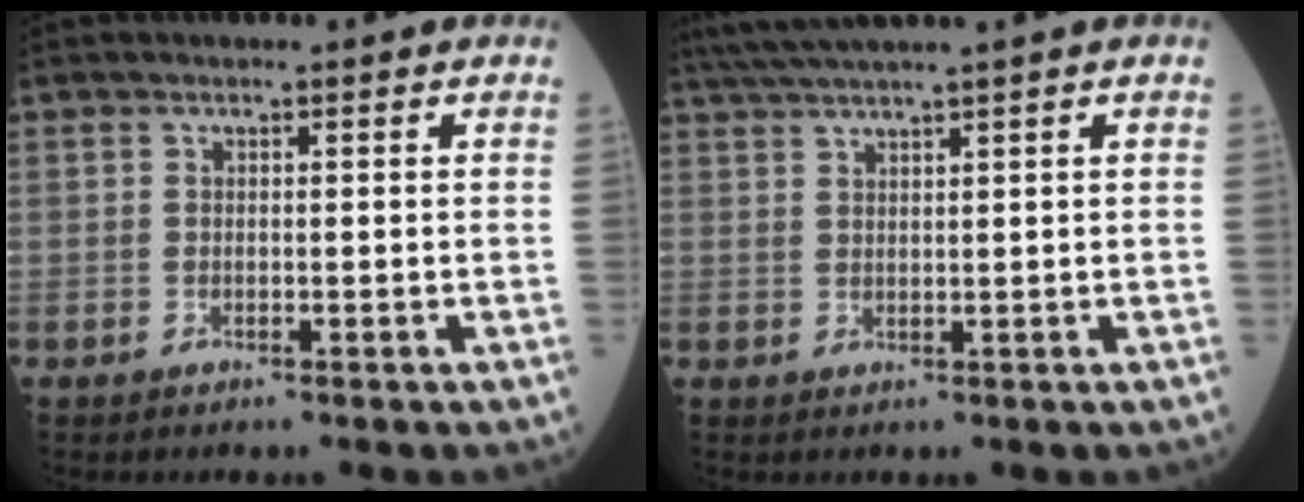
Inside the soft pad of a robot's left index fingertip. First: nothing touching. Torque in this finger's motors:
{"motor_torque": [0.00, -2.14, 0.26, 0.13]}